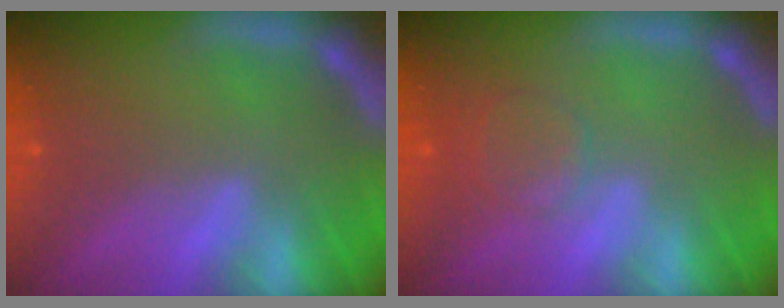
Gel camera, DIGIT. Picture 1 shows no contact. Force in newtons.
{"total": 2.9}